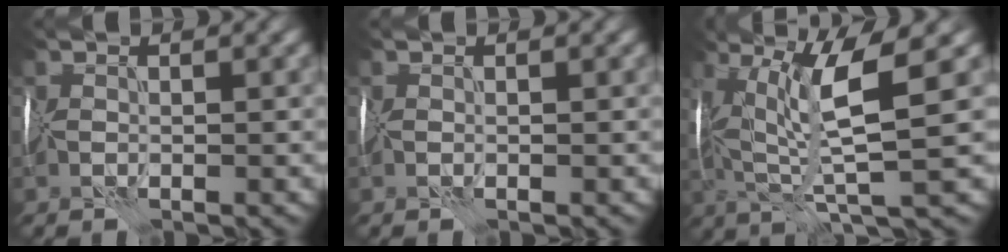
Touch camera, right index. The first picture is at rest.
{"total": 0.0}
{"total": 7.9, "force": [1.7, 1.5, 7.5], "torque": [-0.153, 0.007, 0.038]}